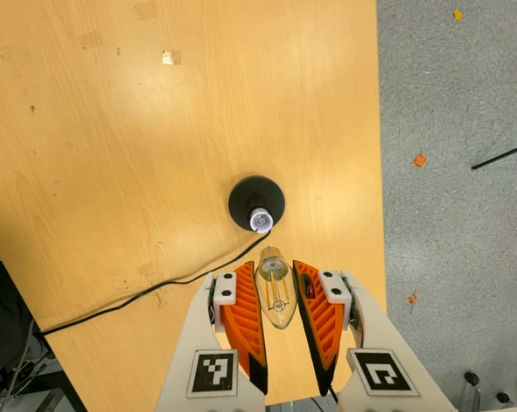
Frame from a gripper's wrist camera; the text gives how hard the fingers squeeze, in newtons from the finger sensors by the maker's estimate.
{"total": 11.5, "left": 12.0, "right": 11.1}